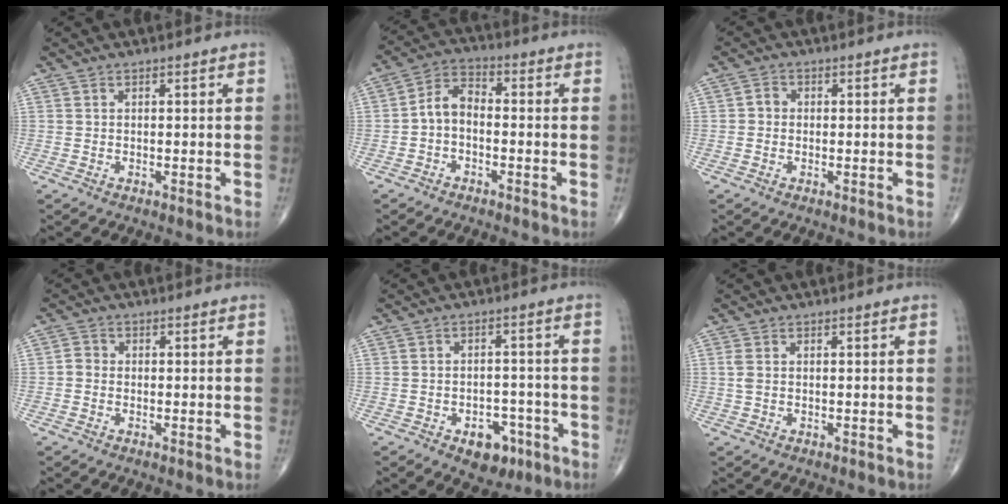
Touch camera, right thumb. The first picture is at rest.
{"total": 5.7, "force": [-1.2, 3.6, 4.2], "torque": [-0.069, 0.027, -0.037]}
{"total": 1.7, "force": [-0.2, 1.5, 0.8], "torque": [-0.002, 0.005, -0.007]}
{"total": 1.7, "force": [-0.4, 1.5, 0.8], "torque": [-0.005, 0.005, -0.014]}
{"total": 7.1, "force": [-3.7, 4.6, 4.0], "torque": [-0.025, 0.030, -0.047]}
{"total": 1.3, "force": [0.2, 0.7, 1.1], "torque": [-0.034, 0.006, 0.006]}